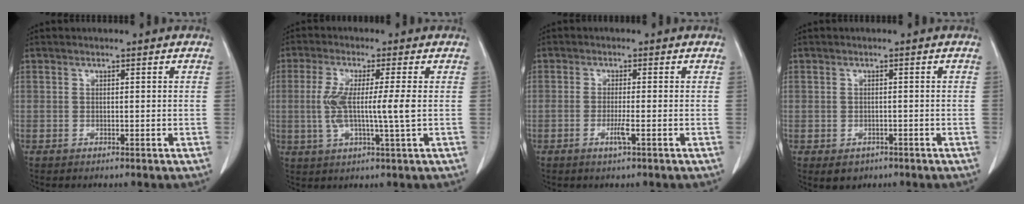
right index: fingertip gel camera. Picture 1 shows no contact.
{"total": 7.9, "force": [0.0, -0.1, 7.9], "torque": [-0.159, -0.005, -0.003]}
{"total": 2.5, "force": [-1.0, -0.2, 2.2], "torque": [-0.043, -0.004, -0.020]}
{"total": 2.6, "force": [-1.3, 2.0, 0.8], "torque": [-0.009, 0.002, -0.009]}